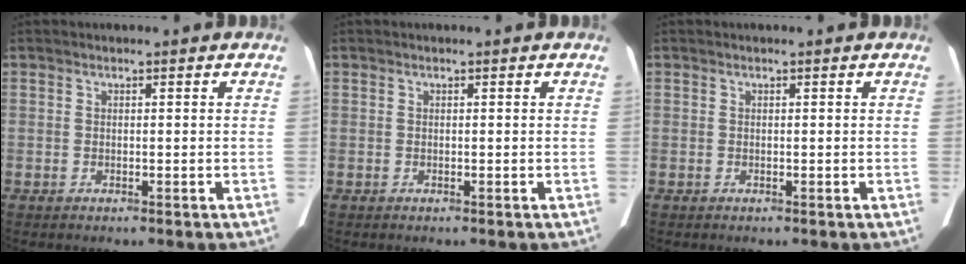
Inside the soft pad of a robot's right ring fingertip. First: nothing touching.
{"total": 0.0}
{"total": 0.0}